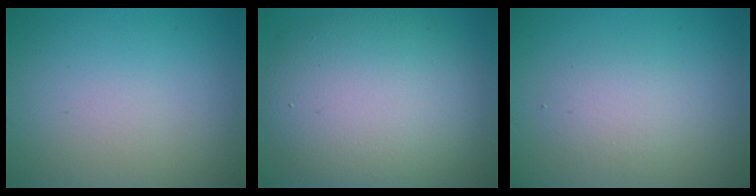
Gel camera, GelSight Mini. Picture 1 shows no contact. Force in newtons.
{"total": 10.8, "press": 10.7, "slide": 0.8}
{"total": 2.2, "press": 2.2, "slide": 0.1}